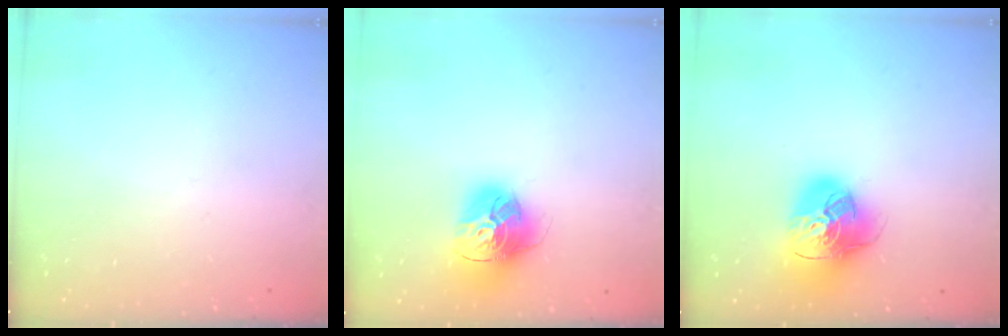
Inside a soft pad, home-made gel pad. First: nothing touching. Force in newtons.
{"total": 17.0, "press": 16.9, "slide": 1.7}
{"total": 17.7, "press": 17.5, "slide": 2.2}